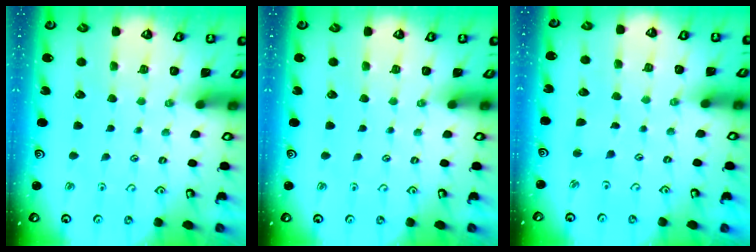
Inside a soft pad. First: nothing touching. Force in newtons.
{"total": 0.0}
{"total": 1.8, "press": 1.8, "slide": 0.2}